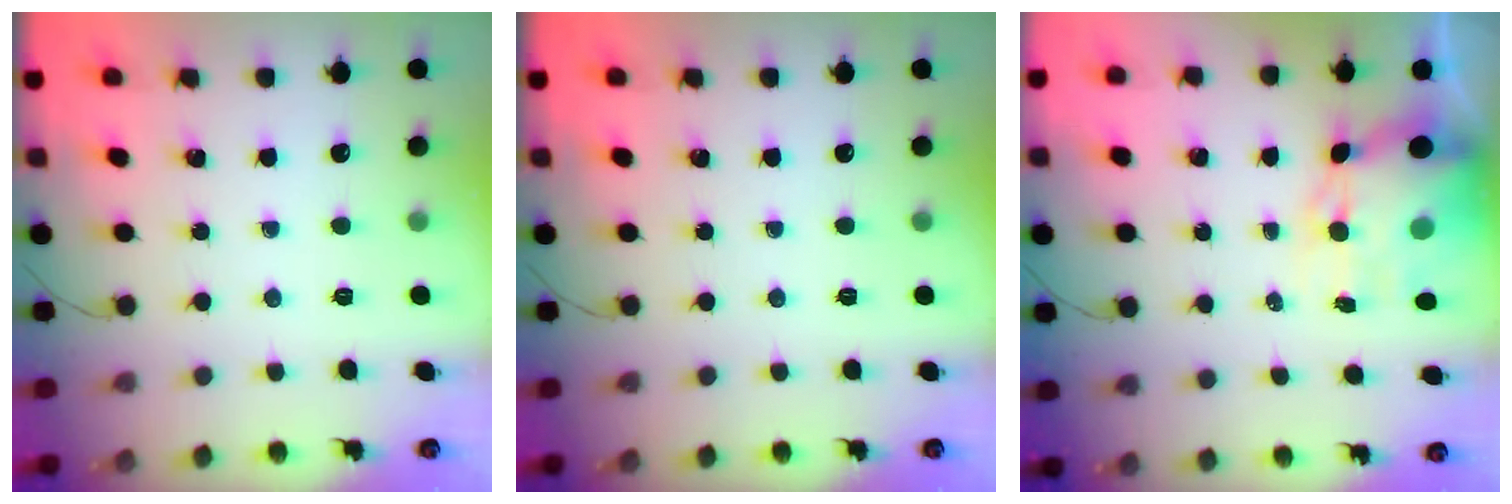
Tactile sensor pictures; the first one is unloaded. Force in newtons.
{"total": 0.0}
{"total": 10.2, "press": 9.8, "slide": 3.0}